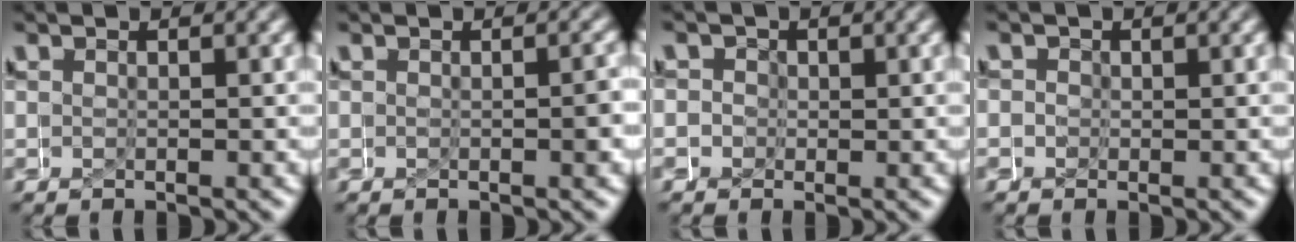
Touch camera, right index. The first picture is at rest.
{"total": 0.5, "force": [-0.2, -0.2, 0.4], "torque": [-0.006, 0.001, -0.002]}
{"total": 3.7, "force": [-1.1, 3.4, 0.9], "torque": [-0.039, -0.013, -0.028]}
{"total": 1.9, "force": [-0.6, 1.8, 0.5], "torque": [-0.026, -0.007, -0.015]}